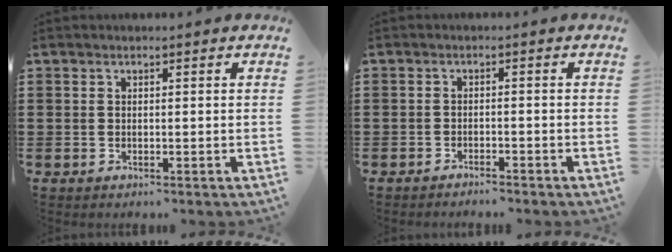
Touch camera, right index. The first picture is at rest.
{"total": 1.3, "force": [-1.3, 0.0, 0.1], "torque": [-0.006, 0.003, -0.028]}